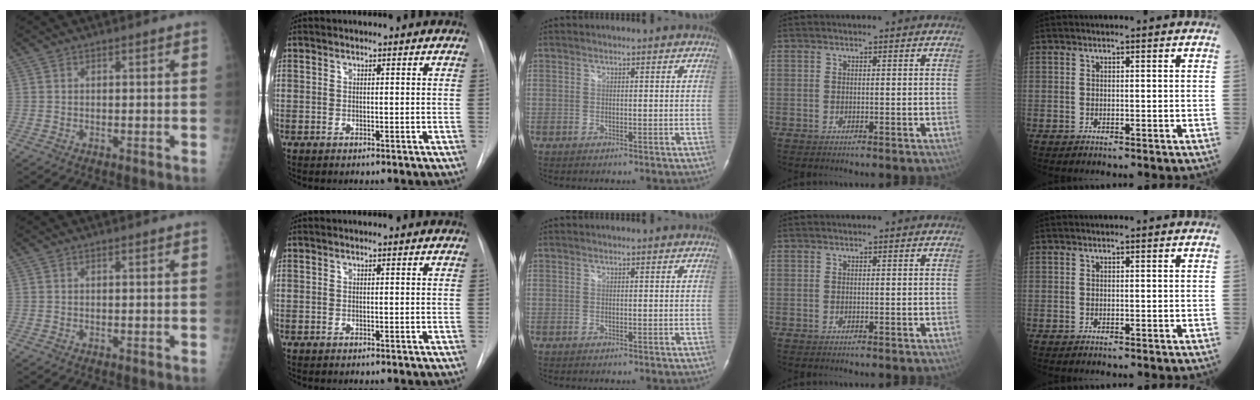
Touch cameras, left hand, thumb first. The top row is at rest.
{}